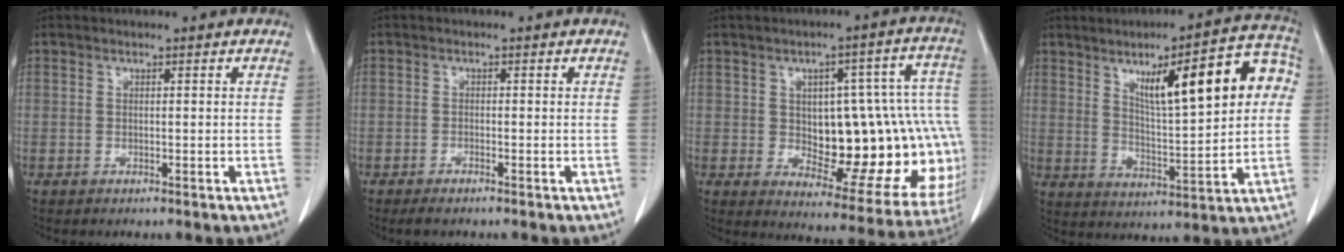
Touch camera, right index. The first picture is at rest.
{"total": 2.0, "force": [-1.6, 0.4, 1.1], "torque": [-0.021, -0.004, -0.025]}
{"total": 22.4, "force": [-1.2, 8.7, 20.6], "torque": [-0.185, 0.046, 0.016]}
{"total": 16.4, "force": [4.8, 3.5, 15.3], "torque": [-0.210, 0.029, 0.074]}